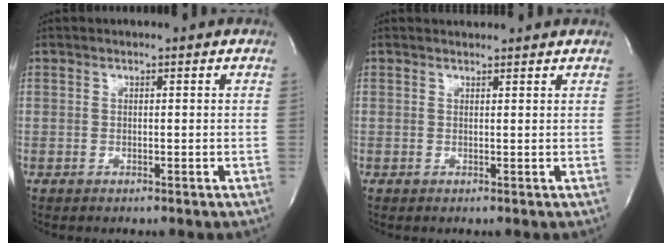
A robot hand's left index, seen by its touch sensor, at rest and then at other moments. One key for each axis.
{"total": 2.2, "fx": 2.2, "fy": 0.6, "fz": 0.0, "tx": -0.006, "ty": 0.013, "tz": 0.020}